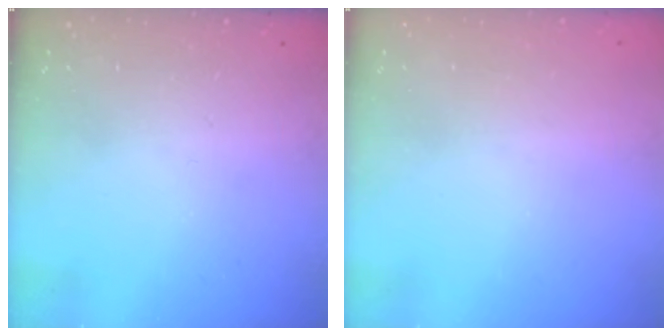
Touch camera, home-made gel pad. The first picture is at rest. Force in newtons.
{"total": 0.9, "press": 0.9, "slide": 0.1}